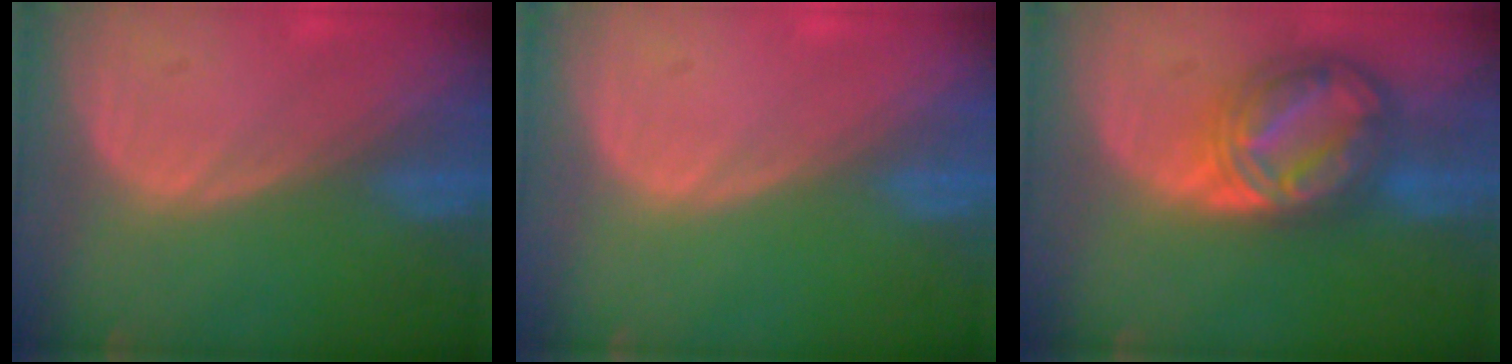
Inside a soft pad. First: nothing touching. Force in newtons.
{"total": 0.0}
{"total": 9.1, "press": 9.0, "slide": 0.6}